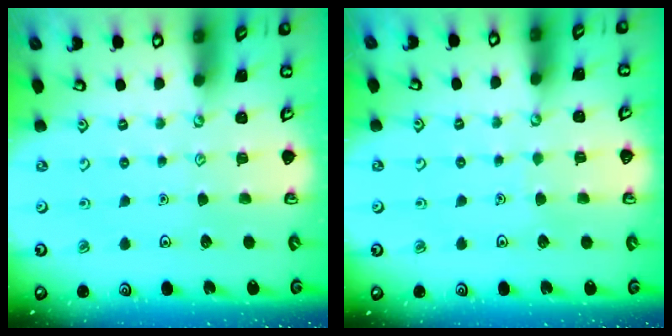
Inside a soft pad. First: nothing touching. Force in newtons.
{"total": 1.4, "press": 1.4, "slide": 0.1}